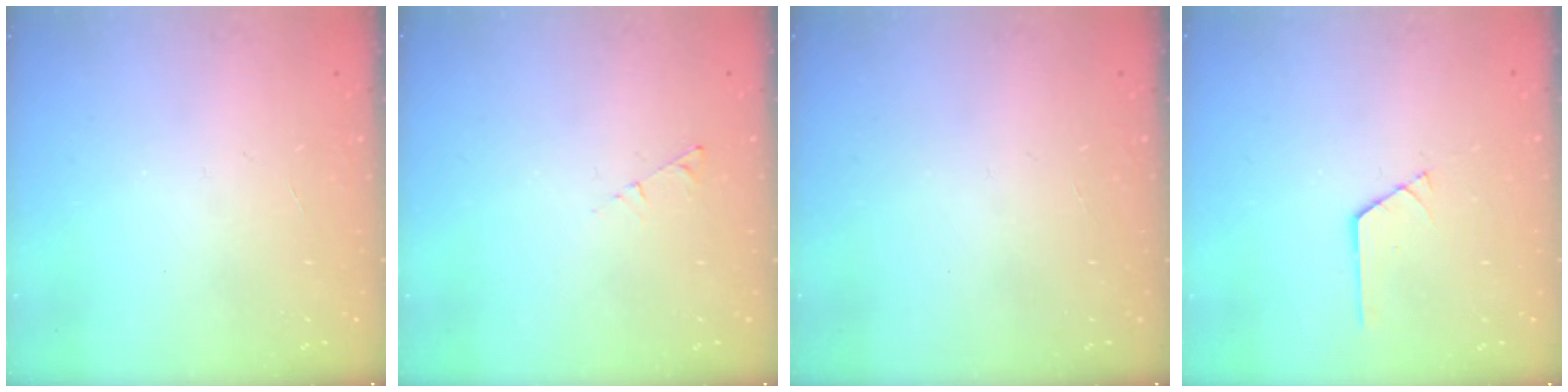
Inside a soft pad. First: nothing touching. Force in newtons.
{"total": 2.9, "press": 2.9, "slide": 0.4}
{"total": 0.0}
{"total": 1.0, "press": 1.0, "slide": 0.1}